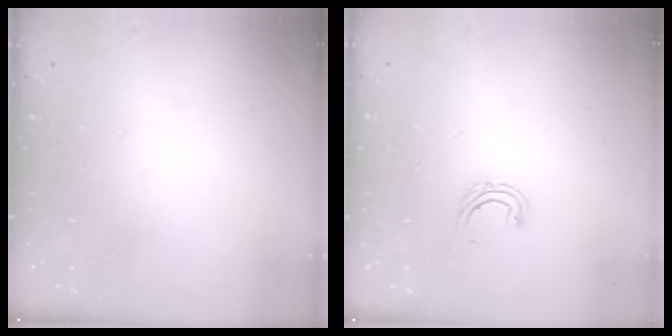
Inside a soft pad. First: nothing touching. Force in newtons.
{"total": 4.7, "press": 4.7, "slide": 0.8}